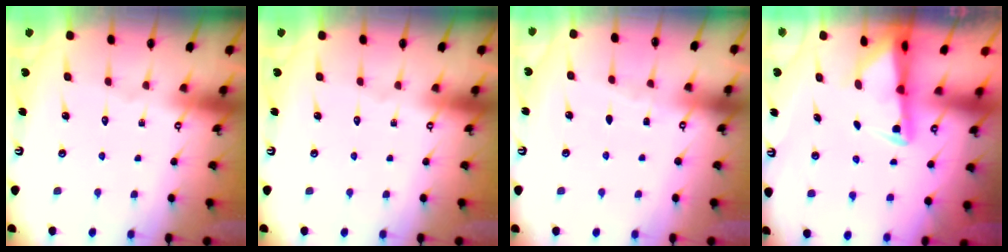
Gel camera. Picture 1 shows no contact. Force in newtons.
{"total": 0.0}
{"total": 2.3, "press": 2.2, "slide": 0.3}
{"total": 2.4, "press": 2.4, "slide": 0.5}